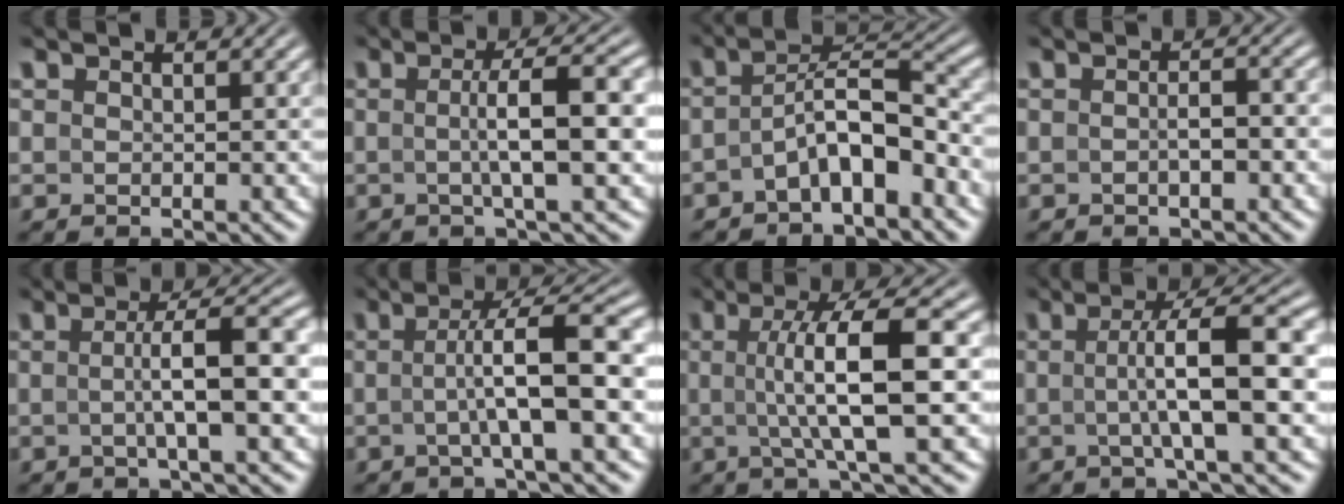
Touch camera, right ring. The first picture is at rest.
{"total": 4.1, "force": [-0.3, -0.3, 4.0], "torque": [-0.062, 0.003, -0.006]}
{"total": 5.1, "force": [-2.6, 2.4, 3.6], "torque": [-0.064, -0.012, -0.040]}
{"total": 1.5, "force": [-0.8, 0.3, 1.2], "torque": [-0.016, 0.002, -0.017]}
{"total": 4.3, "force": [-0.6, -0.2, 4.3], "torque": [-0.063, 0.005, -0.010]}
{"total": 5.8, "force": [-0.9, 0.5, 5.7], "torque": [-0.084, 0.006, -0.013]}
{"total": 6.3, "force": [0.3, 0.5, 6.3], "torque": [-0.110, 0.000, 0.007]}
{"total": 5.5, "force": [-0.5, 0.1, 5.5], "torque": [-0.082, 0.005, -0.007]}